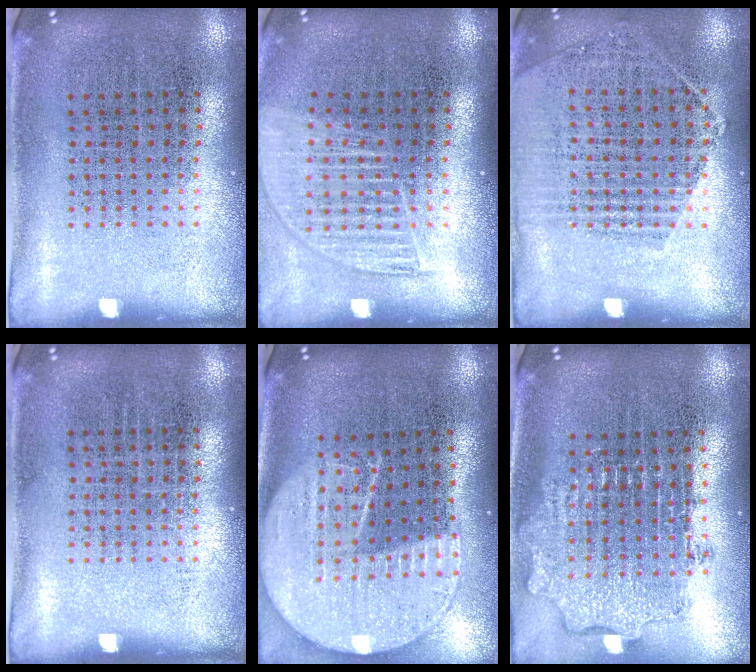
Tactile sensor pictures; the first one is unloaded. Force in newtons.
{"total": 1.4, "press": 1.3, "slide": 0.5}
{"total": 1.4, "press": 1.4, "slide": 0.4}
{"total": 0.0}
{"total": 2.1, "press": 1.8, "slide": 1.1}
{"total": 2.0, "press": 1.5, "slide": 1.3}